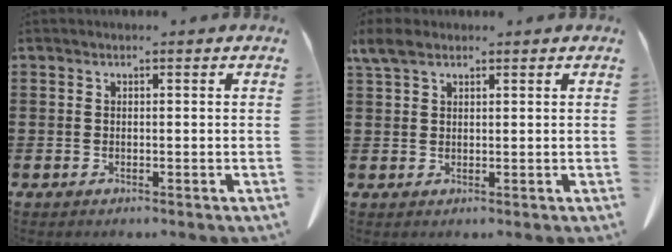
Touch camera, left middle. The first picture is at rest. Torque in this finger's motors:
{"motor_torque": [0.16, 0.04, 0.14, 0.10]}